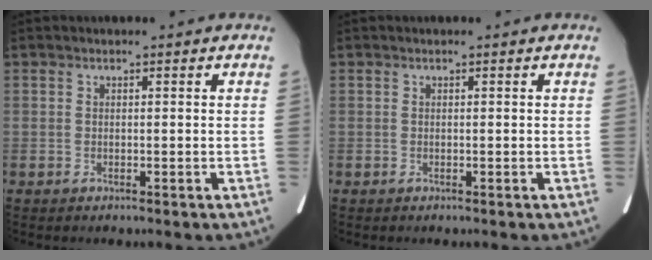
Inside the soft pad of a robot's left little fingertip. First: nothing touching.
{"total": 0.0}